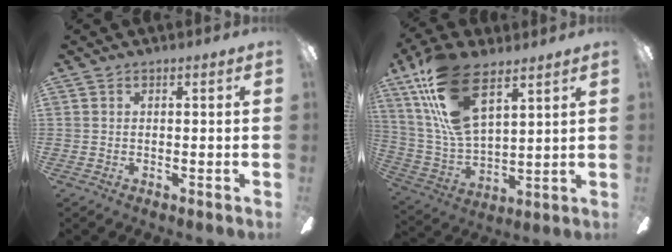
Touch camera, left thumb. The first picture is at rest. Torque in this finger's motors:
{"motor_torque": [0.32, 0.47, 1.37, -1.40, 0.22]}